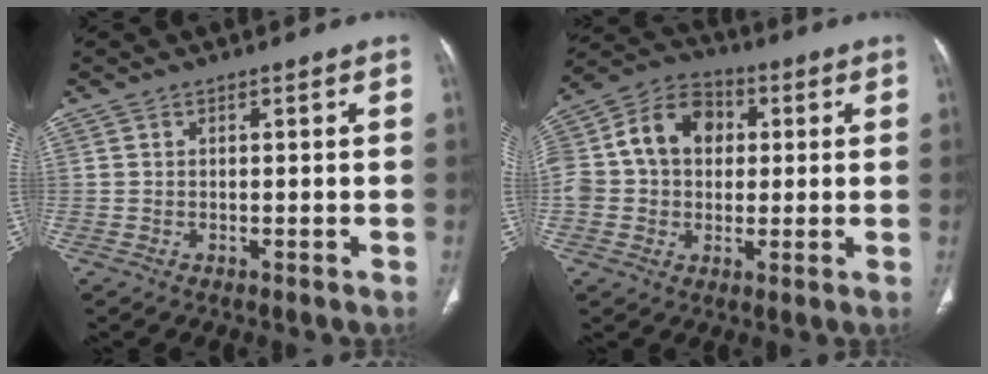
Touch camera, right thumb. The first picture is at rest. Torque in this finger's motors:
{"motor_torque": [1.79, 1.53, 1.22, 0.27, 0.11]}